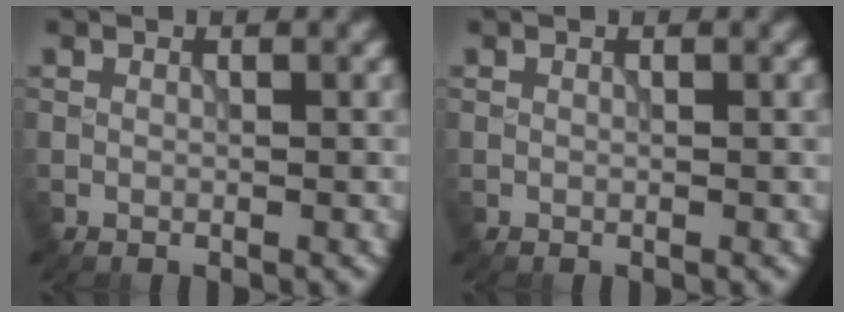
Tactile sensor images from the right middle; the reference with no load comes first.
{"total": 0.0}